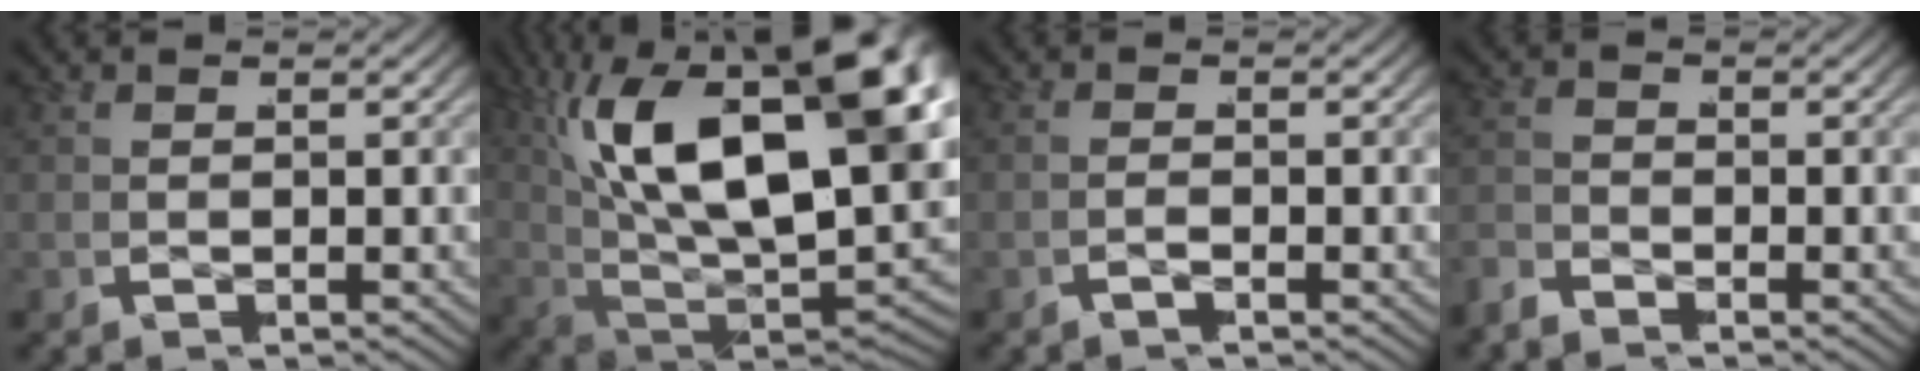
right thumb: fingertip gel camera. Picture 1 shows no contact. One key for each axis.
{"total": 24.8, "fx": 2.0, "fy": 14.8, "fz": 19.7, "tx": -0.361, "ty": -0.066, "tz": 0.063}
{"total": 0.8, "fx": -0.8, "fy": -0.3, "fz": 0.0, "tx": -0.001, "ty": 0.005, "tz": -0.021}
{"total": 1.8, "fx": -1.8, "fy": 0.1, "fz": -0.3, "tx": 0.009, "ty": -0.002, "tz": -0.042}